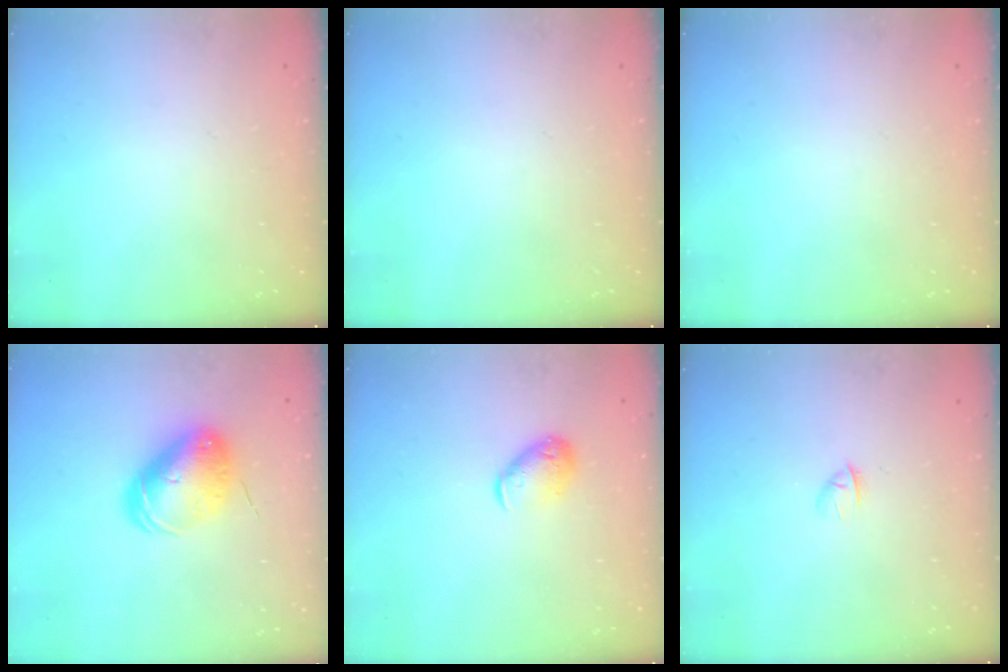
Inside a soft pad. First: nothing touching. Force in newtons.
{"total": 0.0}
{"total": 0.0}
{"total": 10.1, "press": 9.9, "slide": 2.0}
{"total": 8.4, "press": 8.3, "slide": 1.4}
{"total": 1.7, "press": 1.6, "slide": 0.5}